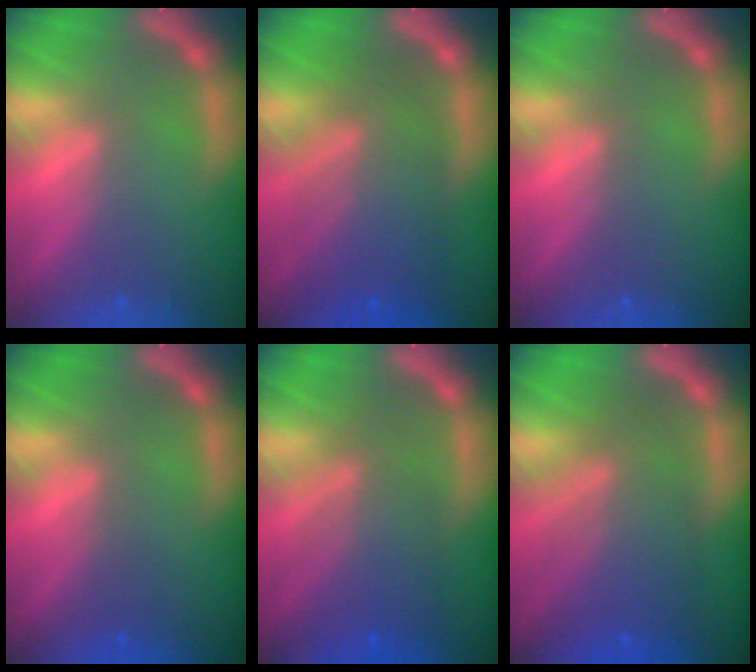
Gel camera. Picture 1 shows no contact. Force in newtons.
{"total": 8.5}
{"total": 0.0}
{"total": 0.9}
{"total": 6.5}
{"total": 8.1}